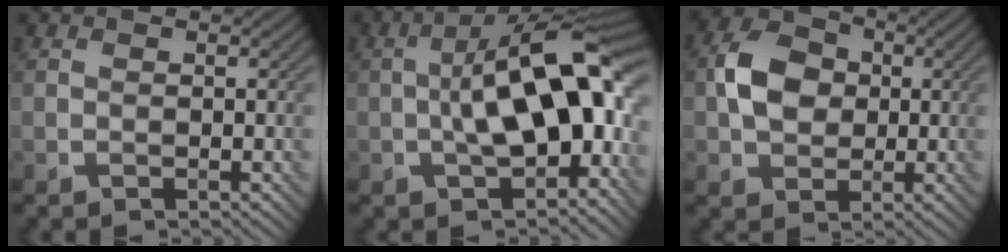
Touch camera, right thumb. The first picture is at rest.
{"total": 13.7, "force": [-0.8, 6.1, 12.3], "torque": [-0.212, 0.013, -0.016]}
{"total": 6.7, "force": [0.2, 5.4, 3.9], "torque": [-0.080, 0.011, -0.002]}